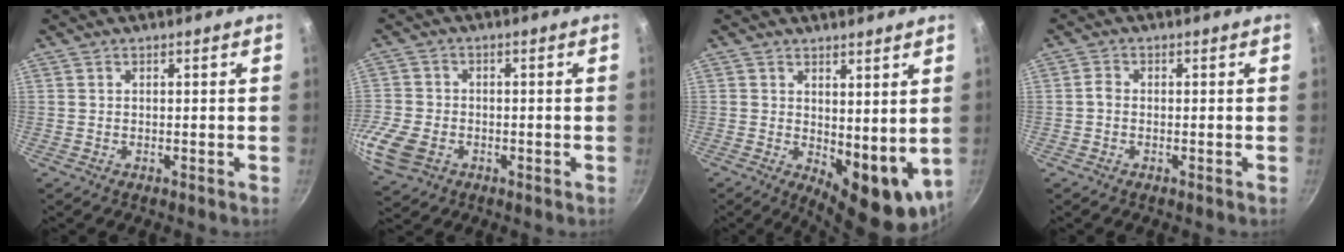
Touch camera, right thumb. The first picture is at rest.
{"total": 10.6, "force": [-3.4, 8.1, 5.9], "torque": [-0.140, 0.010, -0.066]}
{"total": 10.5, "force": [1.5, 5.1, 9.0], "torque": [-0.096, -0.026, 0.033]}
{"total": 1.4, "force": [-0.6, 1.0, 0.8], "torque": [-0.018, 0.010, -0.014]}